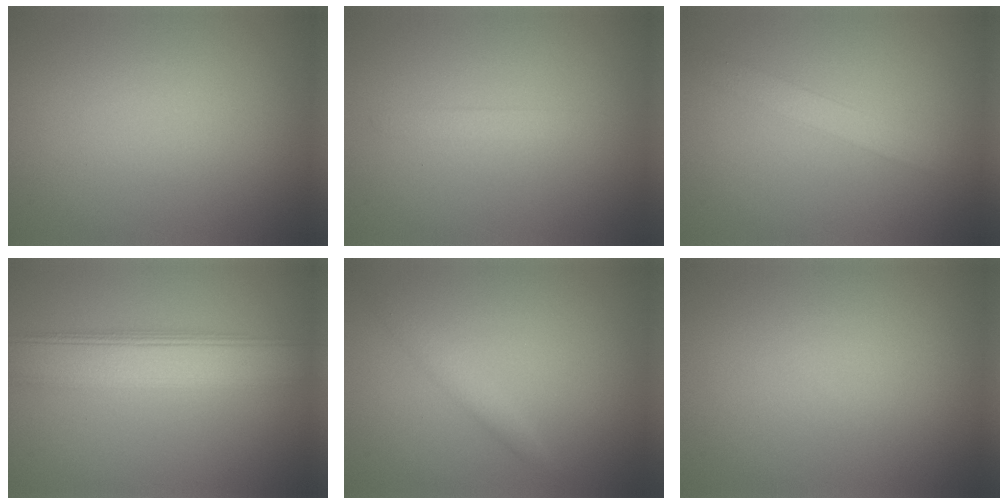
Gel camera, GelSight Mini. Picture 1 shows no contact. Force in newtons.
{"total": 0.9, "press": 0.9, "slide": 0.1}
{"total": 2.1, "press": 2.1, "slide": 0.1}
{"total": 7.1, "press": 7.1, "slide": 0.3}
{"total": 1.1, "press": 1.1, "slide": 0.1}
{"total": 0.0}